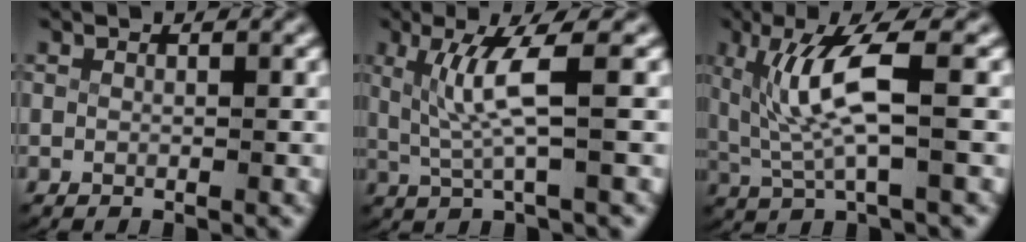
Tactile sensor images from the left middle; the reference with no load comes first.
{"total": 4.0, "force": [0.6, 0.4, 4.0], "torque": [-0.084, -0.001, 0.017]}
{"total": 5.5, "force": [0.6, 1.8, 5.1], "torque": [-0.112, 0.006, 0.016]}